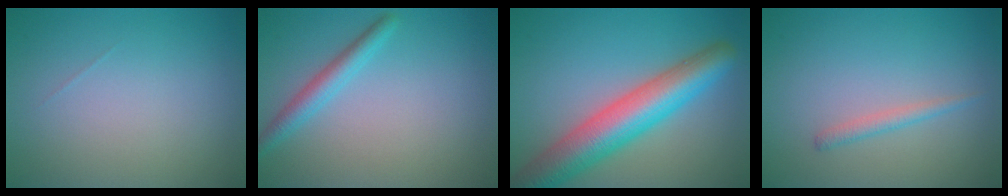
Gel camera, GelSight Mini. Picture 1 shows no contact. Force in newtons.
{"total": 2.3, "press": 2.3, "slide": 0.1}
{"total": 8.3, "press": 8.3, "slide": 0.4}
{"total": 1.2, "press": 1.2, "slide": 0.1}